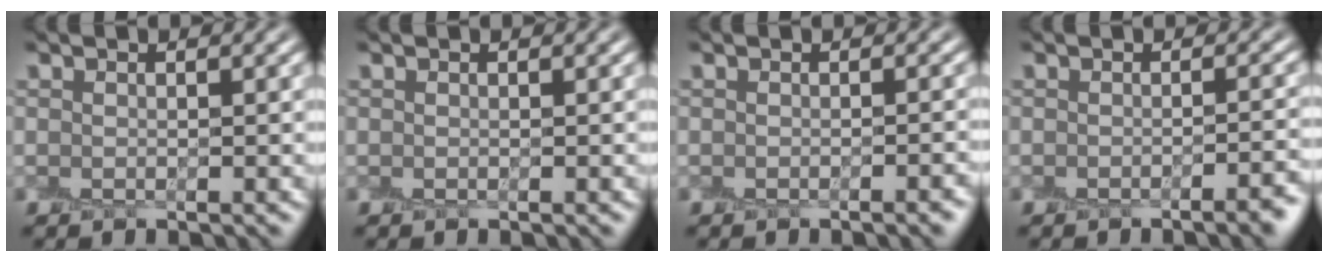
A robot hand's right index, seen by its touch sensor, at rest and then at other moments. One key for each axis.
{"total": 0.0}
{"total": 1.7, "fx": -0.8, "fy": 0.4, "fz": 1.4, "tx": -0.009, "ty": 0.002, "tz": -0.011}
{"total": 2.7, "fx": -1.5, "fy": 0.8, "fz": 2.2, "tx": -0.016, "ty": 0.003, "tz": -0.025}